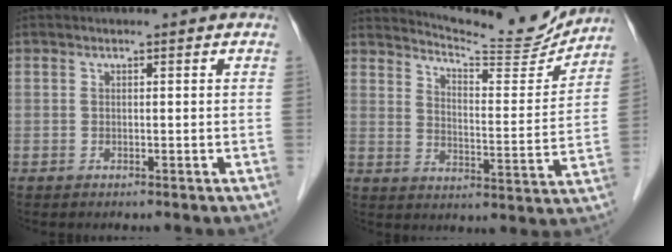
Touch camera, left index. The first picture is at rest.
{"total": 14.0, "force": [13.8, 0.1, 2.8], "torque": [-0.050, -0.041, 0.187]}